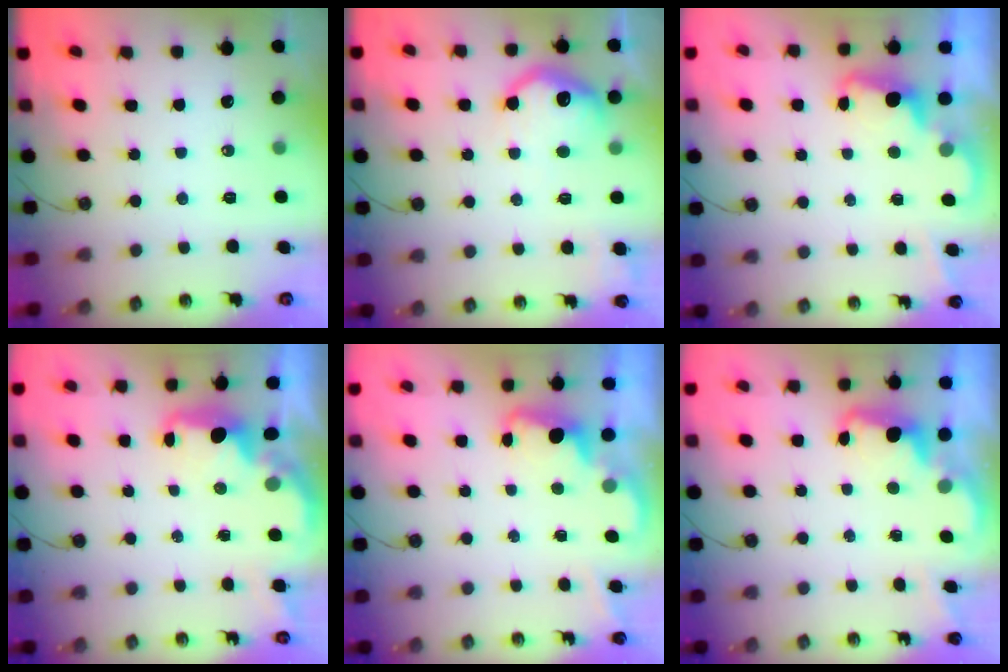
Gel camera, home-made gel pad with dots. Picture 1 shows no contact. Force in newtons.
{"total": 12.7, "press": 12.7, "slide": 0.9}
{"total": 2.5, "press": 2.4, "slide": 0.5}
{"total": 3.0, "press": 2.9, "slide": 0.6}
{"total": 2.0, "press": 2.0, "slide": 0.6}
{"total": 2.4, "press": 2.3, "slide": 0.7}